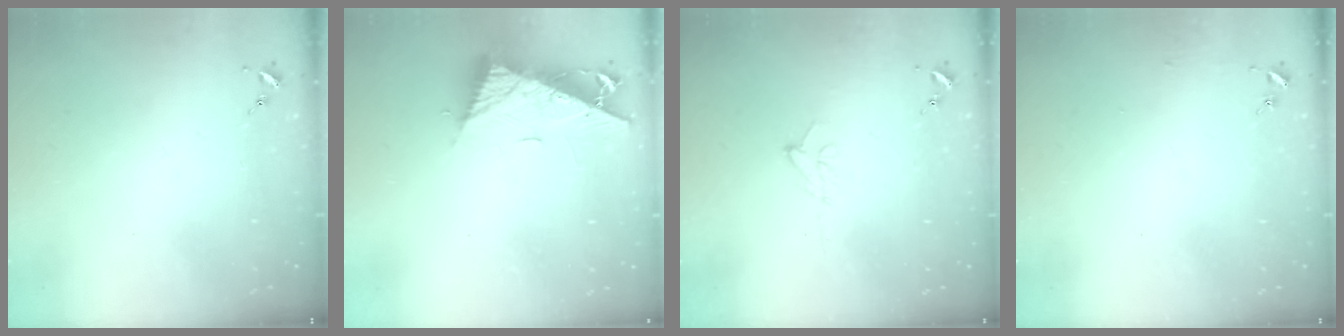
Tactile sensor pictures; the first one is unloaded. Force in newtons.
{"total": 11.7, "press": 11.6, "slide": 0.9}
{"total": 6.5, "press": 6.5, "slide": 0.8}
{"total": 2.5, "press": 2.5, "slide": 0.2}